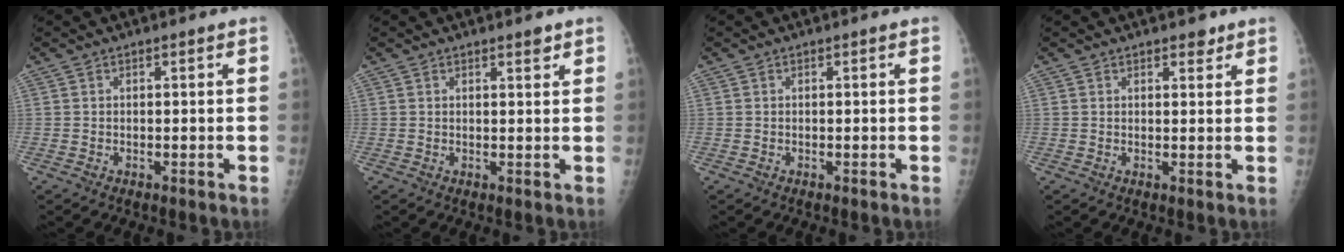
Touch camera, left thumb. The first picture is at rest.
{"total": 1.7, "force": [1.3, 0.5, 1.0], "torque": [-0.009, -0.008, 0.017]}
{"total": 0.0}
{"total": 2.3, "force": [1.7, 1.1, 1.1], "torque": [0.000, -0.008, 0.019]}